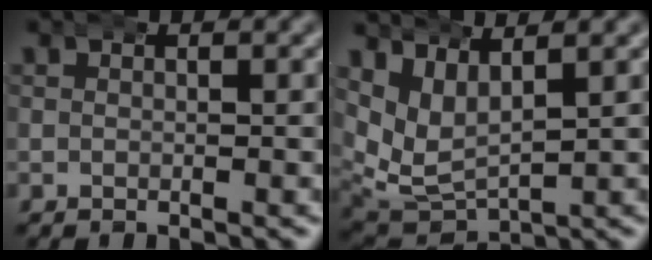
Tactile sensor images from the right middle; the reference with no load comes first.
{"total": 8.0, "force": [2.0, 6.5, 4.1], "torque": [-0.118, -0.023, 0.035]}